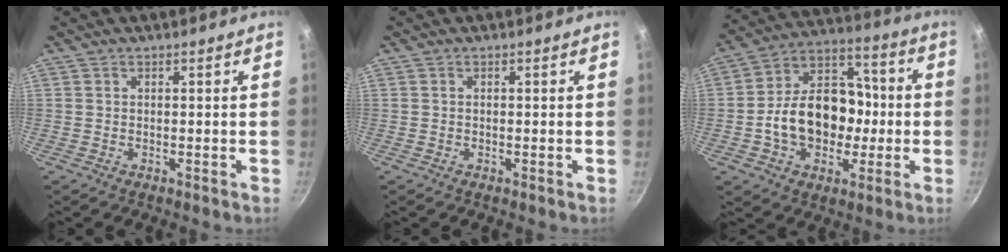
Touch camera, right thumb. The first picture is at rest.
{"total": 0.0}
{"total": 18.2, "force": [-2.4, 13.6, 11.9], "torque": [-0.157, 0.047, -0.048]}